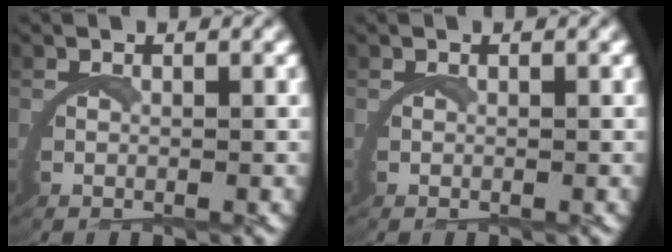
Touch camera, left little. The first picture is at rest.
{"total": 0.0}